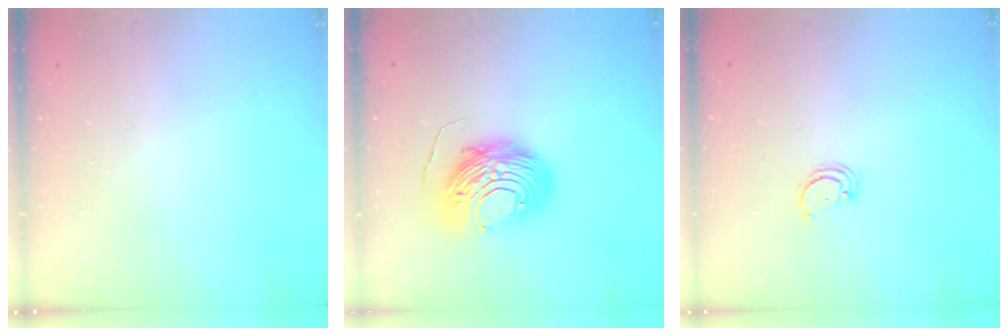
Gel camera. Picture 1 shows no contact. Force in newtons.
{"total": 12.8, "press": 12.7, "slide": 1.1}
{"total": 2.1, "press": 2.1, "slide": 0.2}